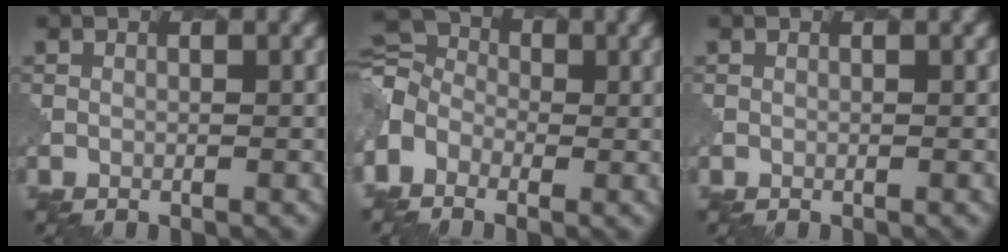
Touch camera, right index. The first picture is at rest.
{"total": 5.2, "force": [-2.0, 3.8, 2.9], "torque": [-0.064, -0.001, -0.050]}
{"total": 0.0}